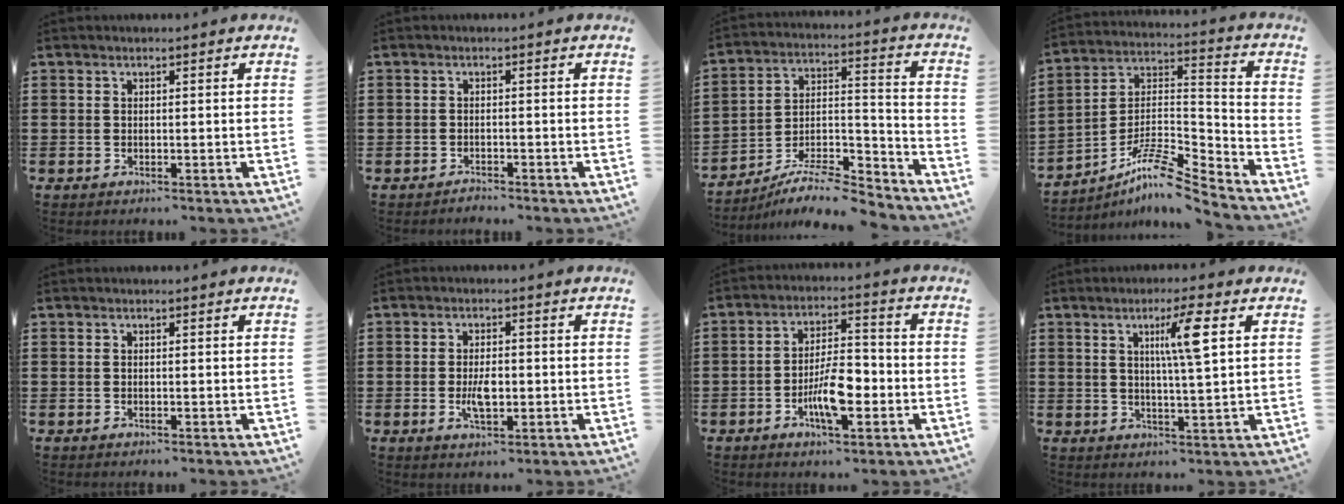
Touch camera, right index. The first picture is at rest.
{"total": 1.3, "force": [-1.2, 0.1, -0.2], "torque": [0.000, 0.005, -0.028]}
{"total": 9.1, "force": [-8.2, 1.8, 3.4], "torque": [-0.043, 0.024, -0.156]}
{"total": 9.6, "force": [-7.8, 1.8, 5.2], "torque": [-0.103, 0.009, -0.157]}
{"total": 0.0}
{"total": 4.2, "force": [-0.7, 1.7, 3.7], "torque": [-0.075, 0.000, -0.014]}
{"total": 8.6, "force": [-3.1, 3.2, 7.3], "torque": [-0.139, 0.001, -0.055]}
{"total": 6.7, "force": [2.3, 0.1, 6.3], "torque": [-0.121, -0.003, 0.029]}